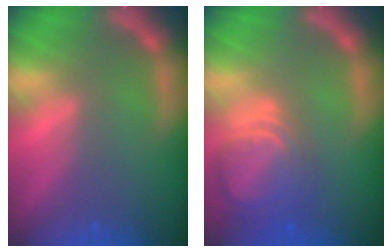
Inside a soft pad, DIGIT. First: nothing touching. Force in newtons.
{"total": 7.0}